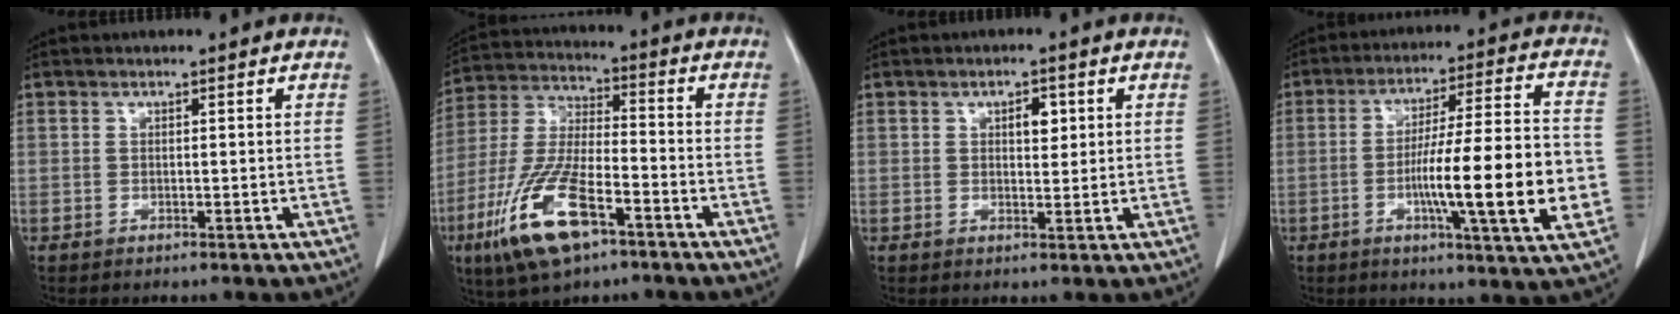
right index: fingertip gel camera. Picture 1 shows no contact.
{"total": 14.8, "force": [-7.5, 4.3, 12.1], "torque": [-0.255, -0.016, -0.134]}
{"total": 2.7, "force": [1.0, 1.3, 2.2], "torque": [-0.032, -0.001, 0.015]}
{"total": 17.9, "force": [-3.6, 0.8, 17.5], "torque": [-0.256, 0.002, -0.055]}